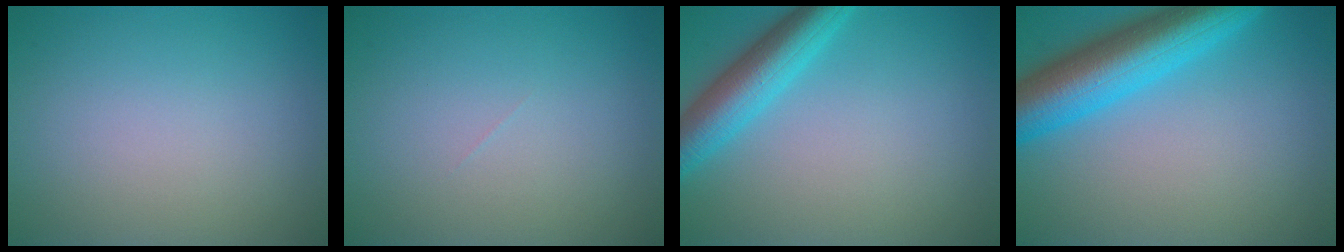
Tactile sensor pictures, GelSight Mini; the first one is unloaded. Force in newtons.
{"total": 0.0}
{"total": 5.2, "press": 5.1, "slide": 0.2}
{"total": 8.7, "press": 8.7, "slide": 0.4}